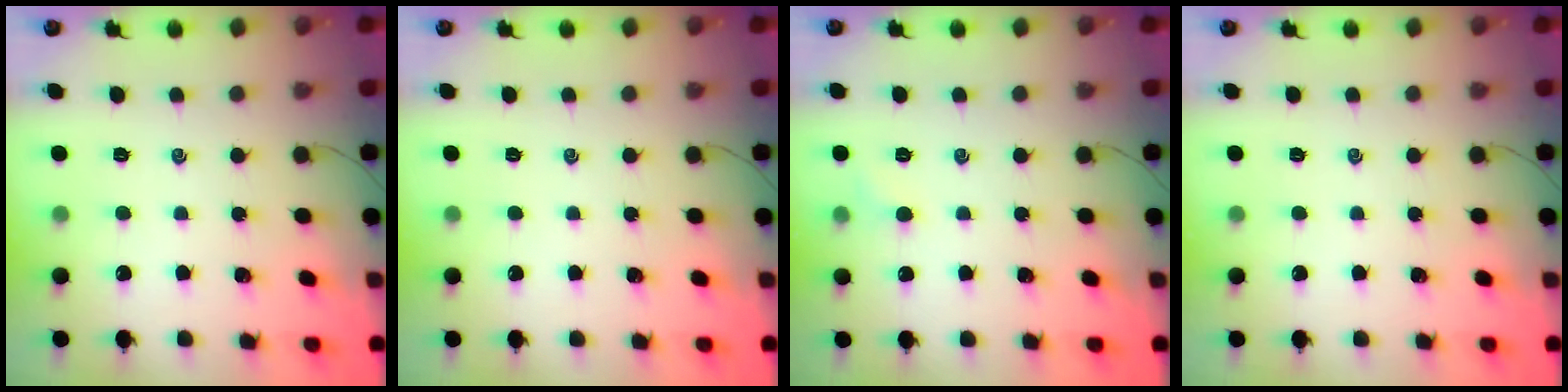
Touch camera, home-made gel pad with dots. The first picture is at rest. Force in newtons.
{"total": 0.0}
{"total": 3.9, "press": 3.7, "slide": 1.2}
{"total": 0.0}